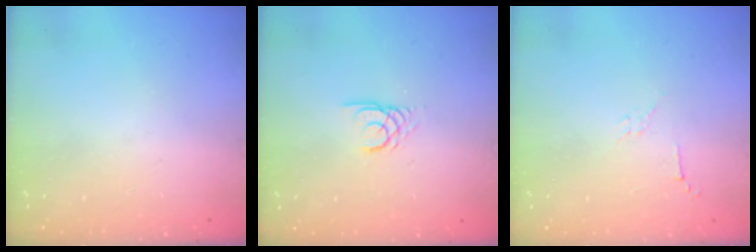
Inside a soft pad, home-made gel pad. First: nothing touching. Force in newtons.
{"total": 2.2, "press": 2.2, "slide": 0.1}
{"total": 3.3, "press": 3.2, "slide": 0.8}